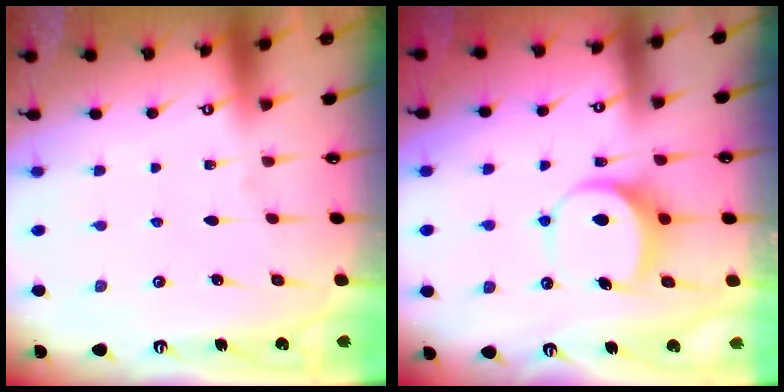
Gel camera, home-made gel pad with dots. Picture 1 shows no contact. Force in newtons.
{"total": 6.7, "press": 6.7, "slide": 0.5}